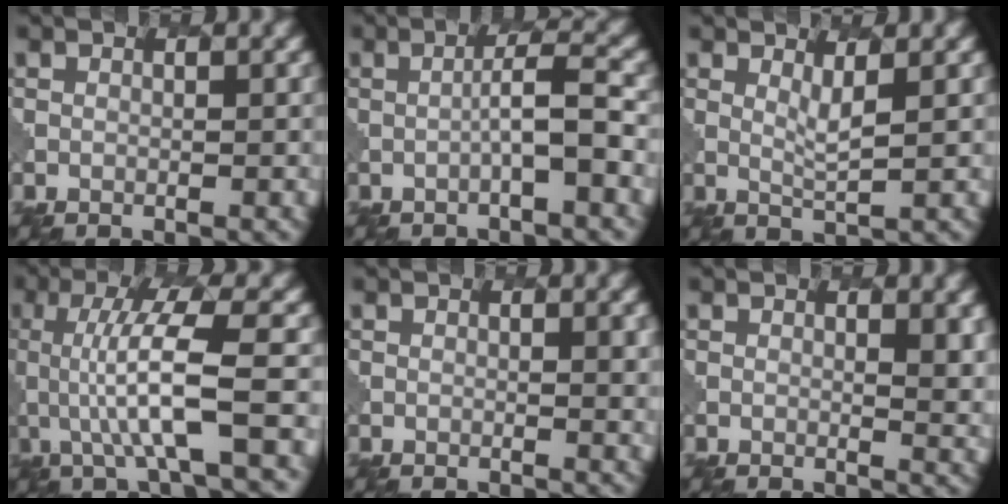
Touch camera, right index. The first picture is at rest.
{"total": 2.8, "force": [-0.5, 0.1, 2.8], "torque": [-0.047, 0.013, -0.017]}
{"total": 1.5, "force": [1.1, 0.1, 1.1], "torque": [-0.027, -0.008, 0.019]}
{"total": 6.5, "force": [-0.4, 1.2, 6.4], "torque": [-0.122, 0.006, -0.006]}
{"total": 1.9, "force": [0.5, 0.5, 1.8], "torque": [-0.021, 0.000, 0.008]}
{"total": 3.2, "force": [0.9, 0.9, 2.9], "torque": [-0.035, -0.001, 0.015]}